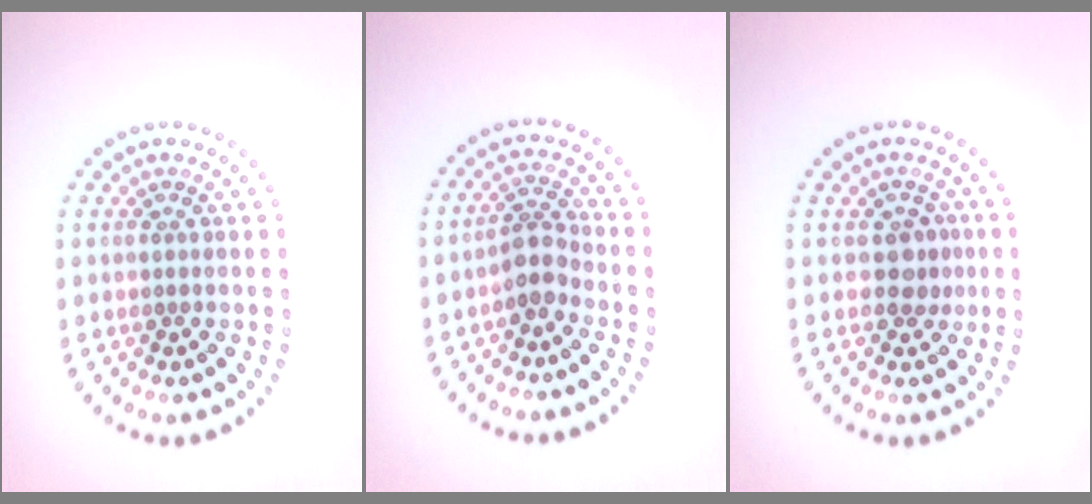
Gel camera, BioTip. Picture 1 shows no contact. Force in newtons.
{"total": 2.2, "press": 1.8, "slide": 1.3}
{"total": 1.7, "press": 1.6, "slide": 0.7}